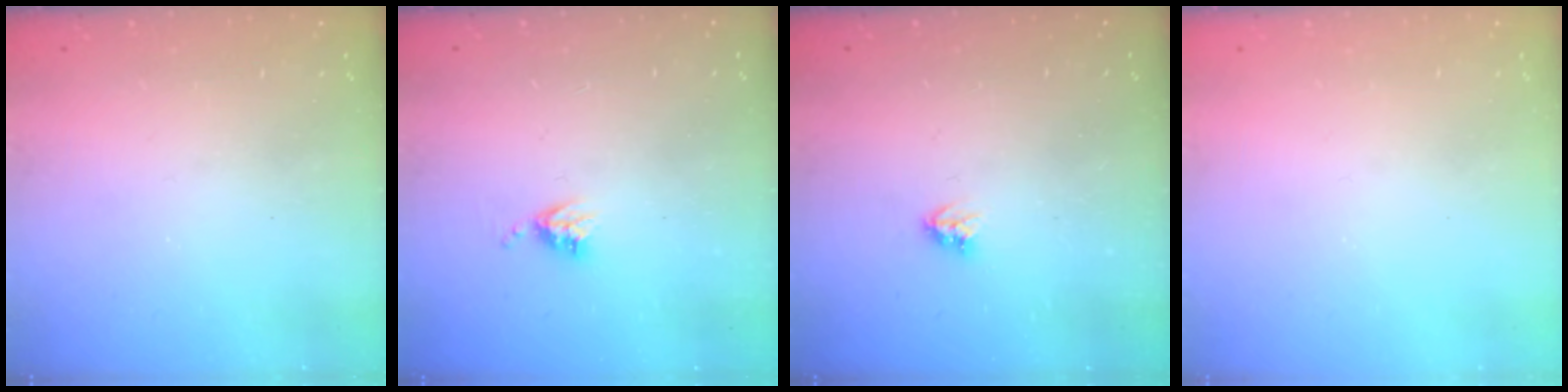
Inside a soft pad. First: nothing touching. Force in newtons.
{"total": 4.8, "press": 4.8, "slide": 0.4}
{"total": 3.5, "press": 3.4, "slide": 0.5}
{"total": 0.0}